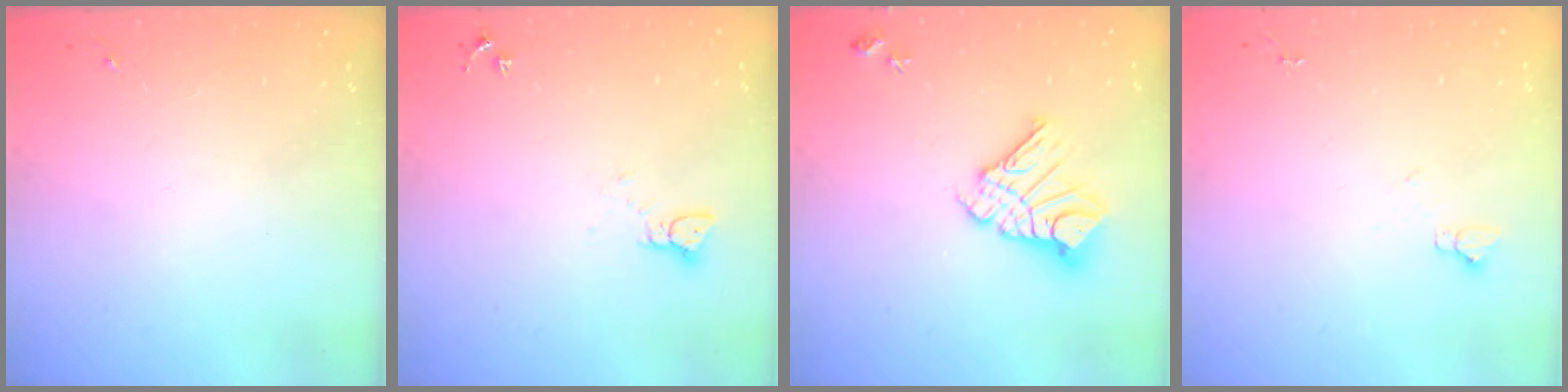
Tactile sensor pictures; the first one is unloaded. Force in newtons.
{"total": 2.1, "press": 2.1, "slide": 0.2}
{"total": 14.1, "press": 14.1, "slide": 1.4}
{"total": 3.5, "press": 3.5, "slide": 0.4}